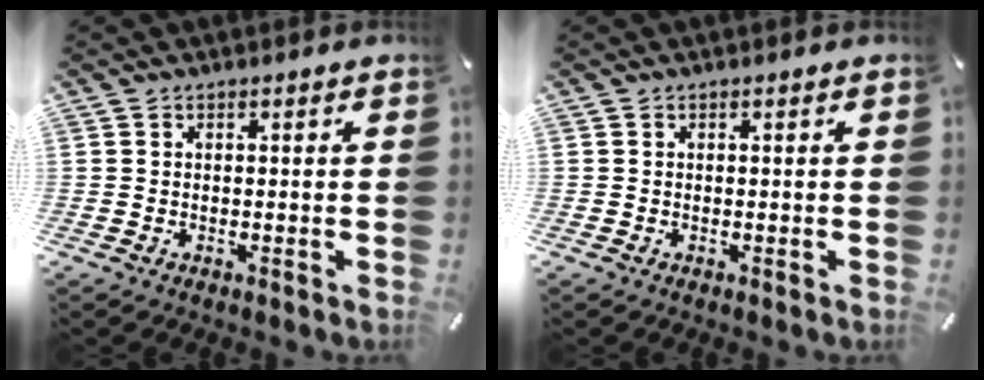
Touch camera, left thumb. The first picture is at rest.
{"total": 0.0}